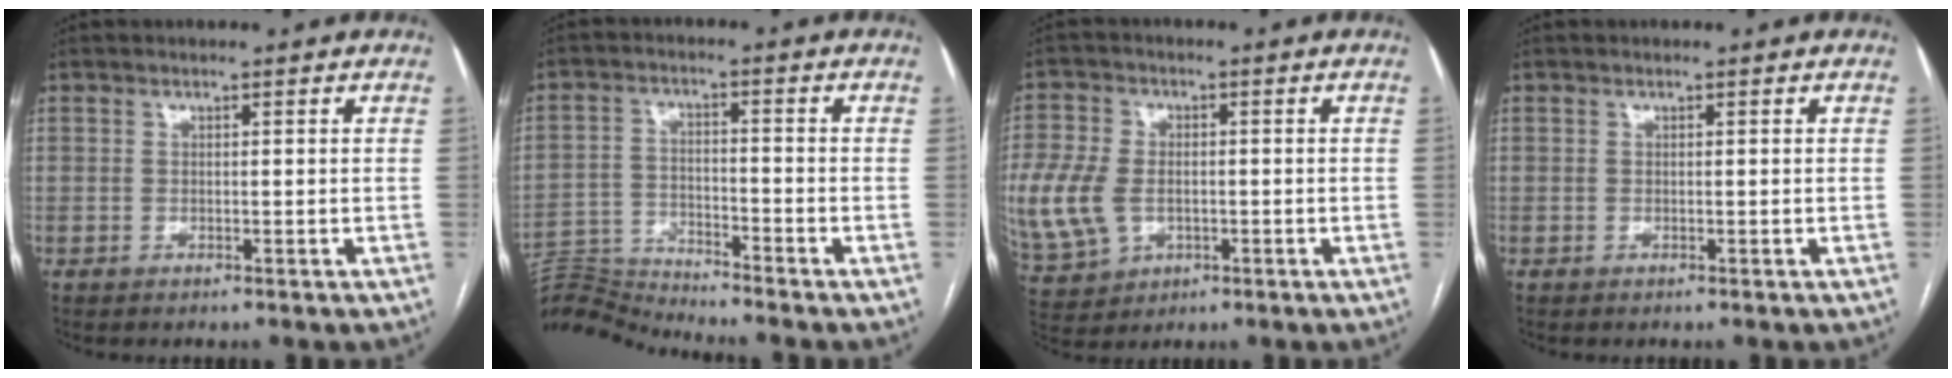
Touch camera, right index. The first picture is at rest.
{"total": 8.1, "force": [-7.8, -2.1, -0.9], "torque": [0.009, 0.006, -0.146]}
{"total": 18.5, "force": [-3.5, 14.5, 11.0], "torque": [-0.309, 0.005, -0.044]}
{"total": 0.0}